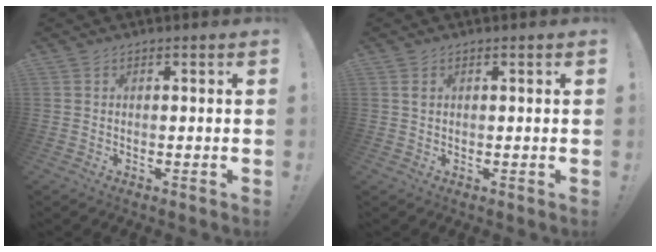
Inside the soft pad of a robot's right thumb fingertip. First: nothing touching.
{"total": 1.5, "force": [0.5, 1.0, 1.0], "torque": [-0.021, 0.002, 0.009]}